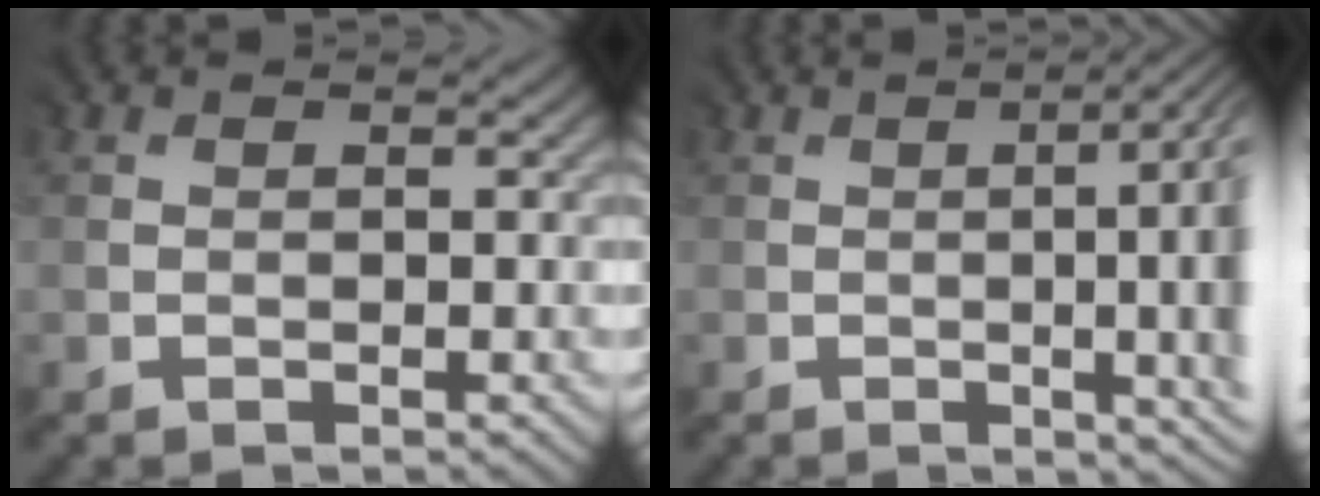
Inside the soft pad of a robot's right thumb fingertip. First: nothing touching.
{"total": 11.1, "force": [-0.9, 4.5, 10.1], "torque": [-0.095, 0.004, -0.009]}